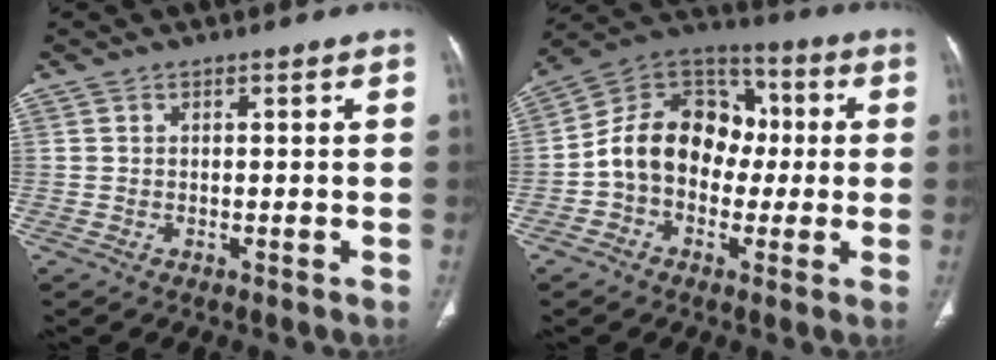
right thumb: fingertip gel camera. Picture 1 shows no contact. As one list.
[{"total": 14.7, "force": [-0.4, 12.0, 8.6], "torque": [-0.111, 0.043, -0.022]}]